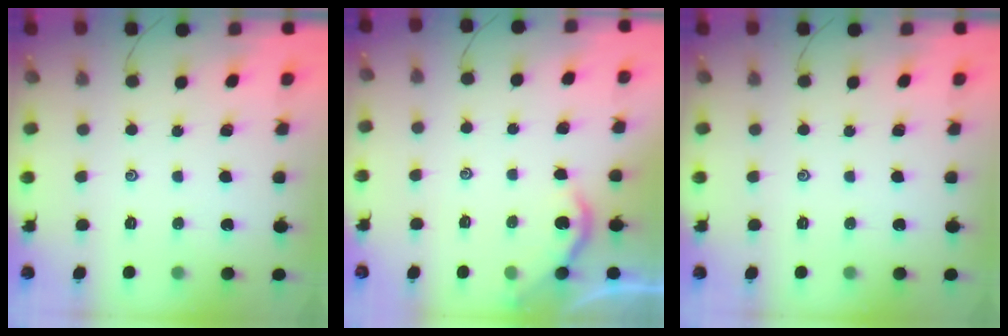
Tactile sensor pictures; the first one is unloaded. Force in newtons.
{"total": 1.8, "press": 1.8, "slide": 0.1}
{"total": 0.0}